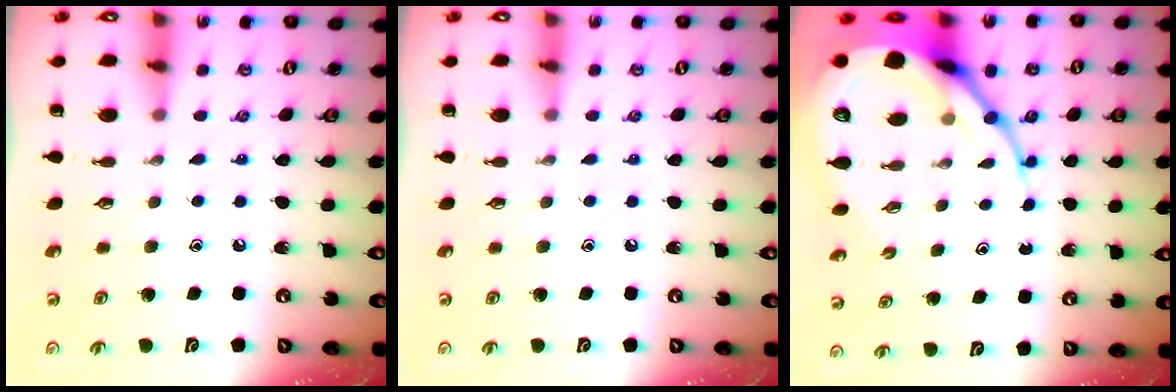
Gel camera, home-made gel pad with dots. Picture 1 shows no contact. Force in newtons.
{"total": 0.0}
{"total": 15.0, "press": 14.9, "slide": 1.5}